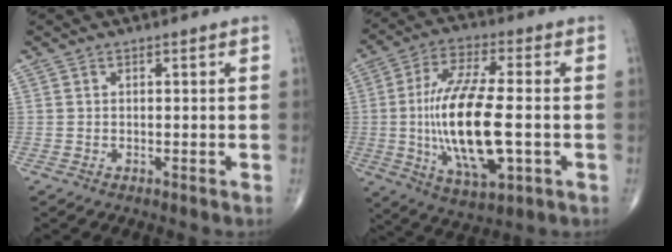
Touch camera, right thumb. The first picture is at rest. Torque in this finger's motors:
{"motor_torque": [1.60, 3.41, 2.03, 0.08, 0.74]}